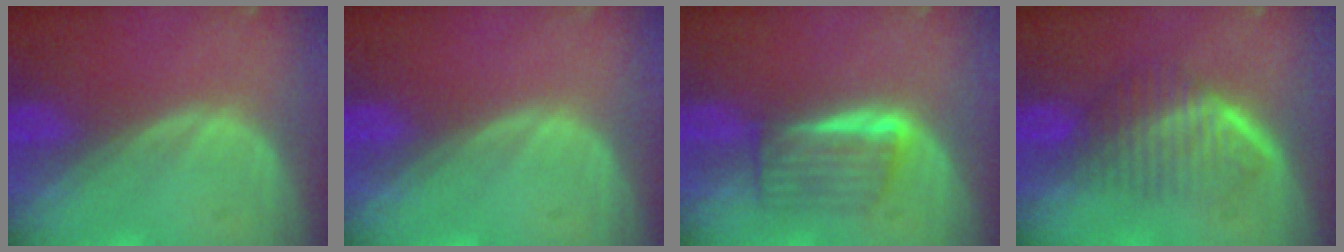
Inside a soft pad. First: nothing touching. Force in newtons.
{"total": 0.0}
{"total": 5.8, "press": 5.2, "slide": 2.6}
{"total": 6.8, "press": 5.9, "slide": 3.4}